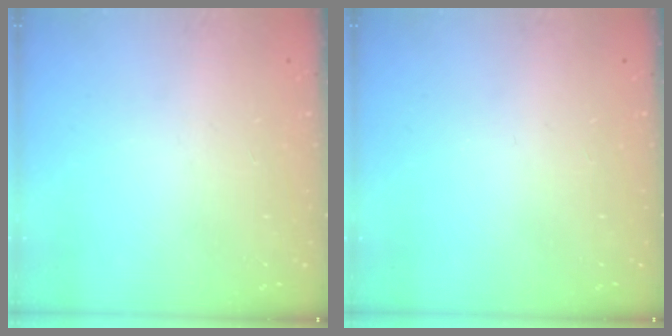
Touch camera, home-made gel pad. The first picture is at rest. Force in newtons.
{"total": 0.0}